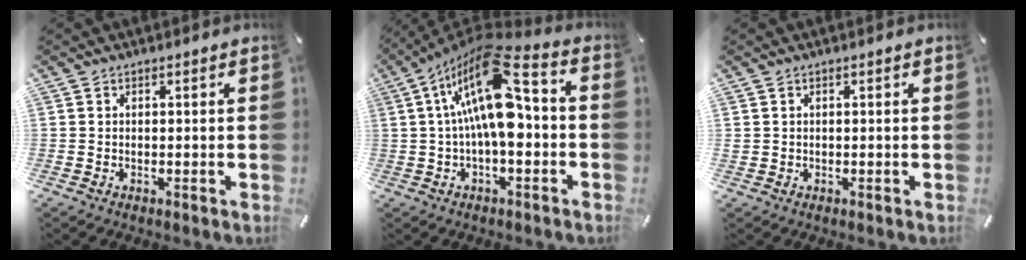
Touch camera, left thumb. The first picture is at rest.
{"total": 20.3, "force": [3.4, 8.6, 18.0], "torque": [-0.326, -0.023, 0.054]}
{"total": 0.7, "force": [0.1, 0.7, 0.1], "torque": [-0.002, 0.004, 0.002]}